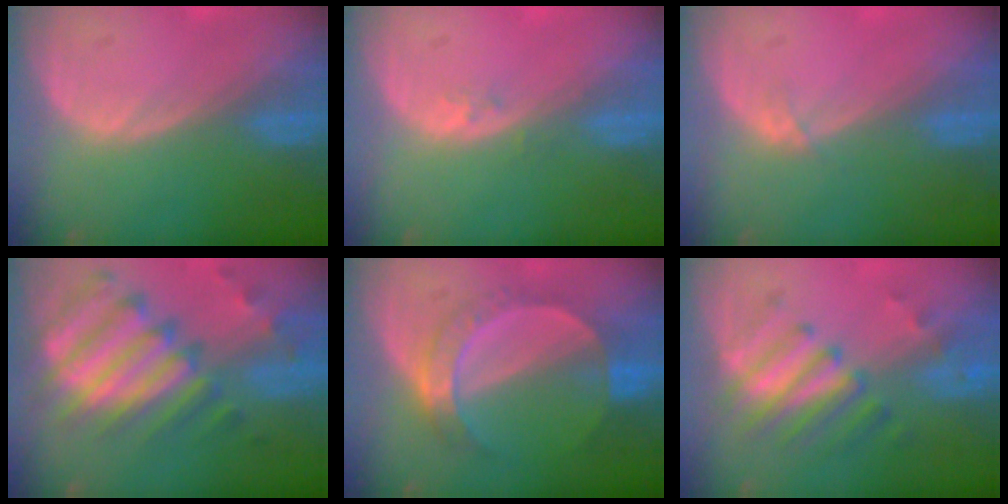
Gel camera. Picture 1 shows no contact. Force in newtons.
{"total": 1.1, "press": 0.8, "slide": 0.7}
{"total": 1.2, "press": 0.9, "slide": 0.7}
{"total": 11.9, "press": 10.4, "slide": 5.8}
{"total": 7.2, "press": 6.4, "slide": 3.3}
{"total": 7.8, "press": 7.0, "slide": 3.5}